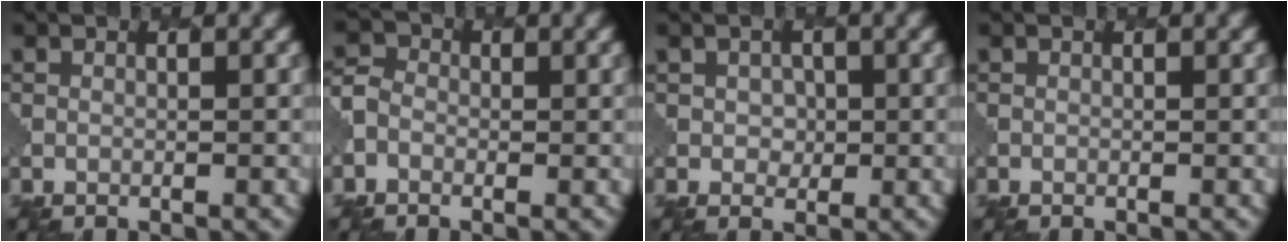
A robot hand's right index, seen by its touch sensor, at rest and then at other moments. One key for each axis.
{"total": 2.1, "fx": -0.8, "fy": 1.7, "fz": 0.9, "tx": -0.015, "ty": 0.003, "tz": -0.025}
{"total": 1.4, "fx": 0.4, "fy": 1.3, "fz": 0.5, "tx": -0.006, "ty": -0.005, "tz": 0.006}
{"total": 0.0}